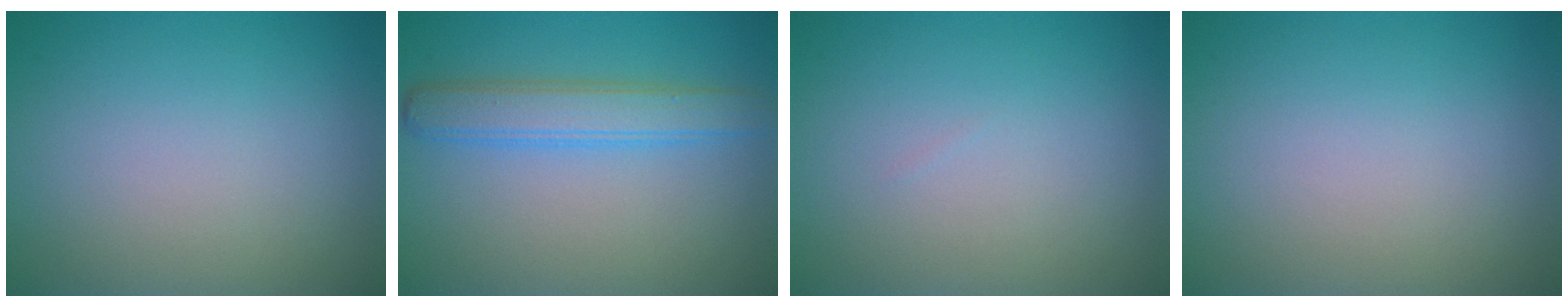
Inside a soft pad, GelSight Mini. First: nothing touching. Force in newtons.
{"total": 3.7, "press": 3.7, "slide": 0.1}
{"total": 0.0}
{"total": 0.0}